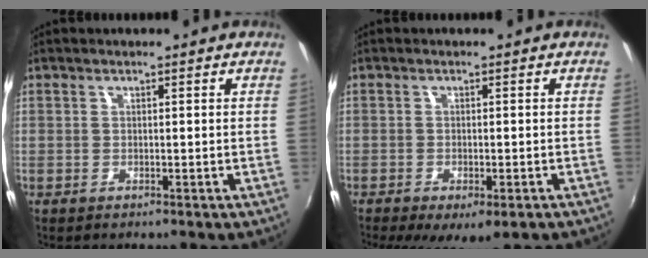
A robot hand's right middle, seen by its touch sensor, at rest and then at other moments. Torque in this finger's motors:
{"motor_torque": [1.44, -0.69, 0.68, 0.21]}